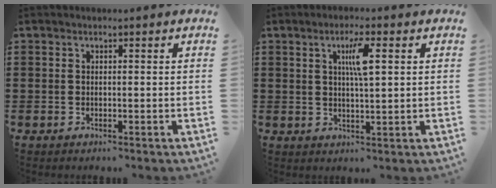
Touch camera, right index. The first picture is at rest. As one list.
[{"total": 4.8, "force": [1.5, 0.8, 4.5], "torque": [-0.084, 0.006, 0.019]}]